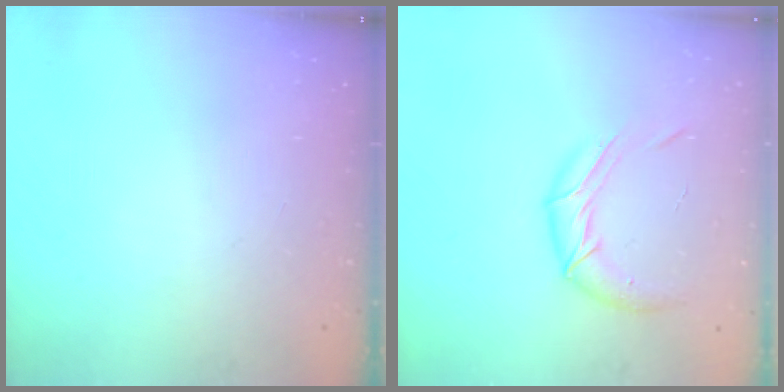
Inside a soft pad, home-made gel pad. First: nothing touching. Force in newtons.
{"total": 10.8, "press": 10.7, "slide": 1.3}